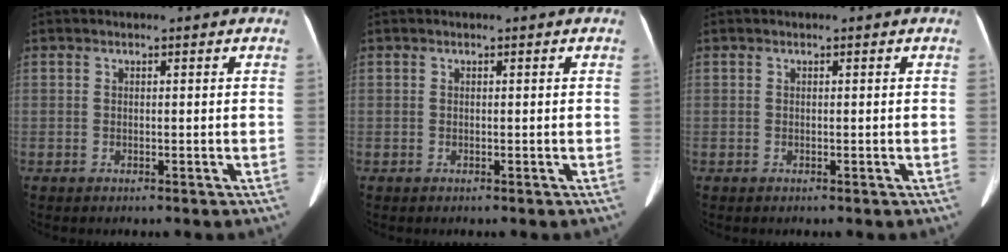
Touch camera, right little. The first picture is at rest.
{"total": 0.0}
{"total": 0.0}